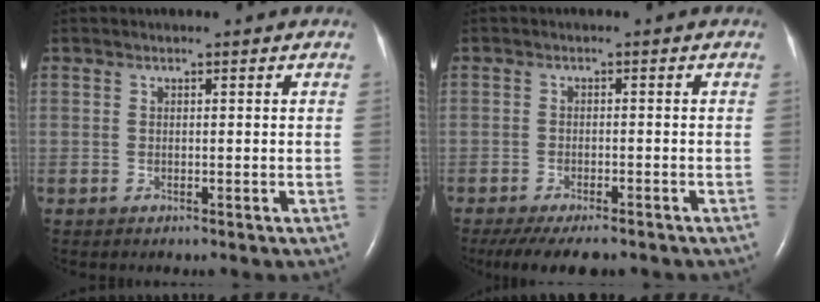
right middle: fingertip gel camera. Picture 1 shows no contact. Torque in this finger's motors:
{"motor_torque": [0.80, -0.77, 0.07, 0.04]}